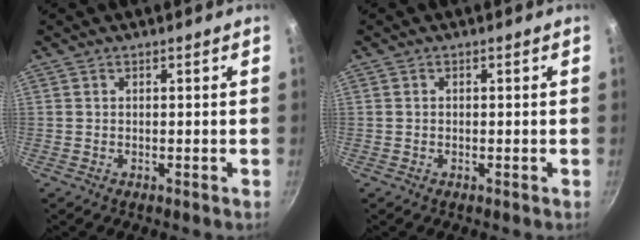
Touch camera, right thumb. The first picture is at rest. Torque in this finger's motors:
{"motor_torque": [-0.30, 0.20, -0.11, 0.36, -0.07]}